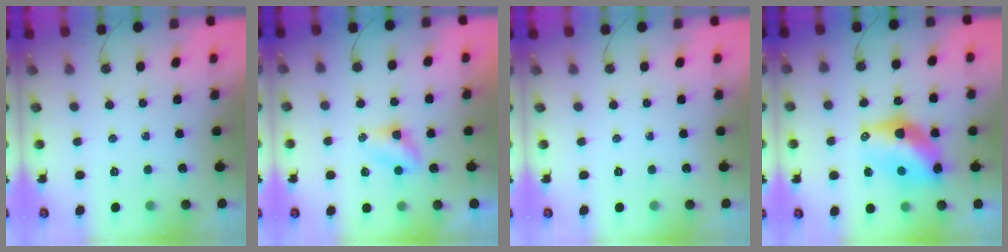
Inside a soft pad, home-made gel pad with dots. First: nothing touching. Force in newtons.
{"total": 3.7, "press": 3.7, "slide": 0.5}
{"total": 0.0}
{"total": 12.4, "press": 12.3, "slide": 1.2}